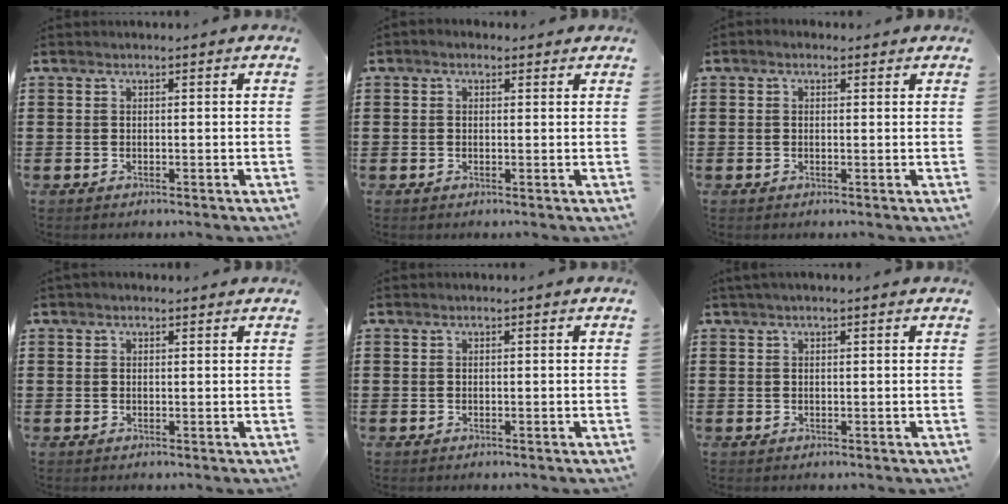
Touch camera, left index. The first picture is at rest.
{"total": 0.9, "force": [0.4, 0.6, 0.6], "torque": [-0.012, 0.006, 0.007]}
{"total": 0.8, "force": [0.2, 0.5, 0.5], "torque": [-0.011, 0.006, 0.003]}
{"total": 0.7, "force": [0.6, 0.4, 0.2], "torque": [-0.005, 0.002, 0.011]}
{"total": 0.0}
{"total": 0.7, "force": [0.4, 0.2, 0.5], "torque": [-0.011, 0.001, 0.008]}